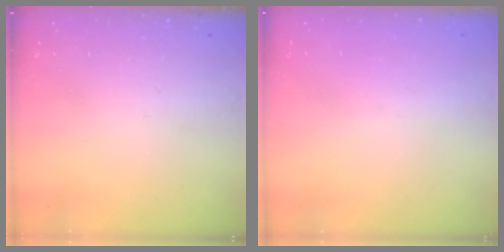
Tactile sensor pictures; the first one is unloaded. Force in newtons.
{"total": 0.9, "press": 0.9, "slide": 0.1}